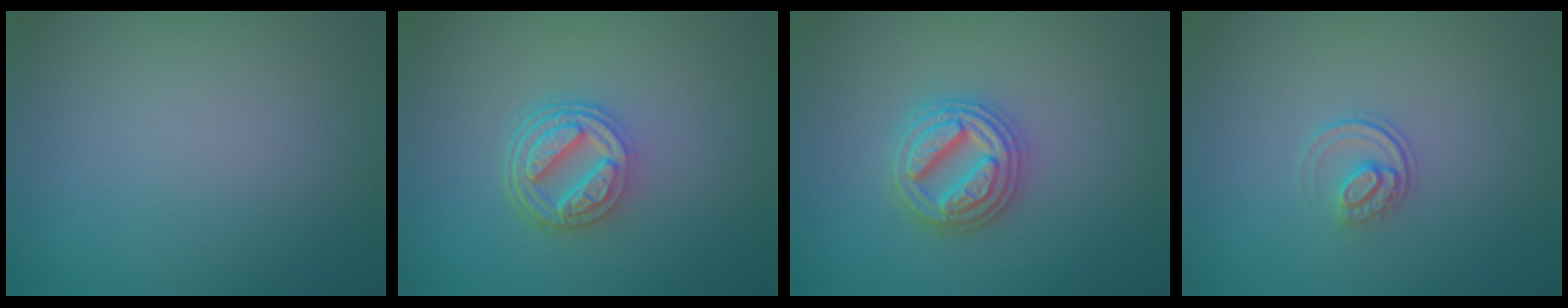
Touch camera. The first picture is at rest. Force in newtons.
{"total": 4.8, "press": 3.6, "slide": 3.2}
{"total": 4.7, "press": 4.6, "slide": 0.8}
{"total": 1.5, "press": 1.1, "slide": 1.1}